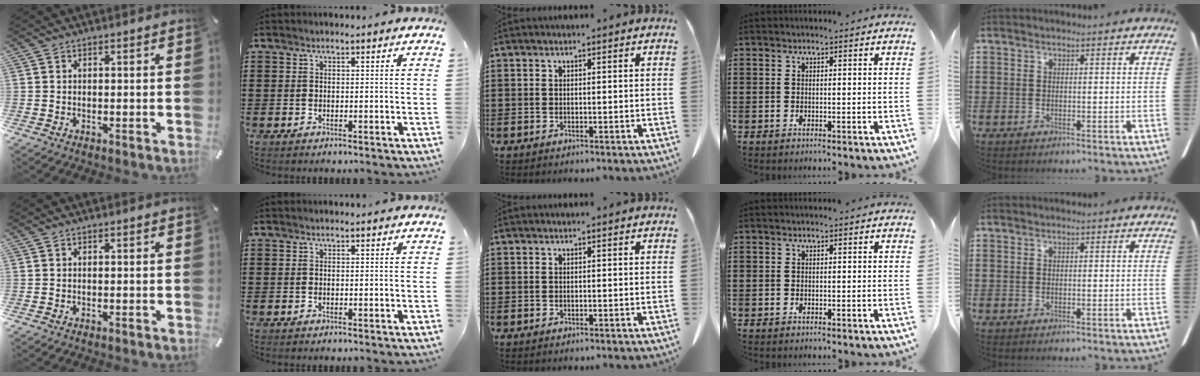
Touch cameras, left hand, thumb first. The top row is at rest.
{}